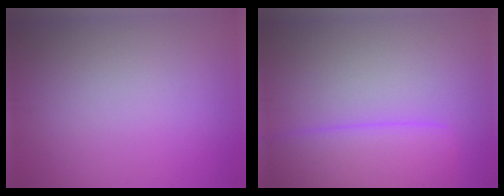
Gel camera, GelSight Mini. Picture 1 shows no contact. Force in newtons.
{"total": 6.6, "press": 6.6, "slide": 0.4}